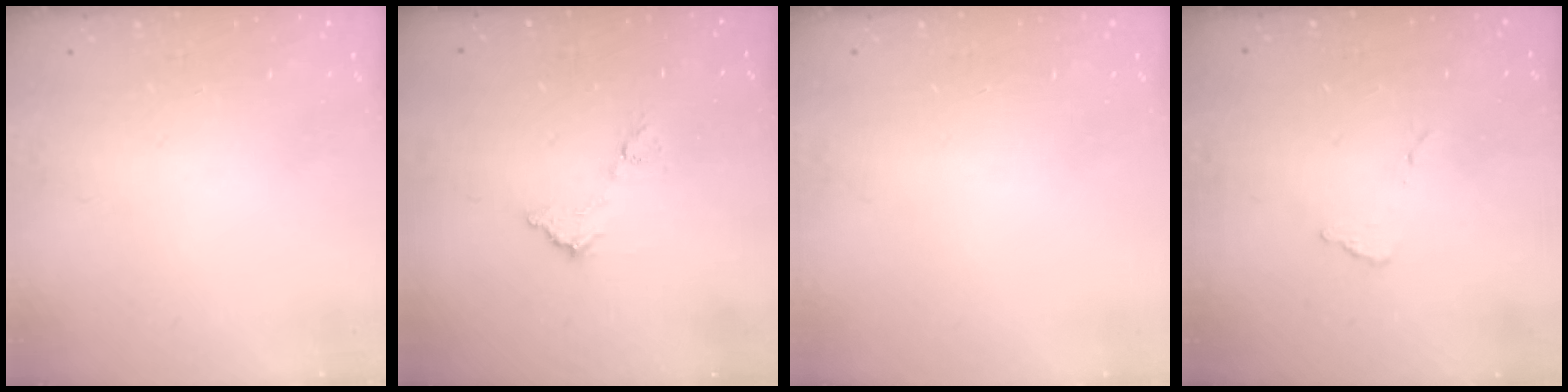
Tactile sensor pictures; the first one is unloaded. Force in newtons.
{"total": 7.0, "press": 7.0, "slide": 0.3}
{"total": 0.0}
{"total": 5.8, "press": 5.8, "slide": 0.2}